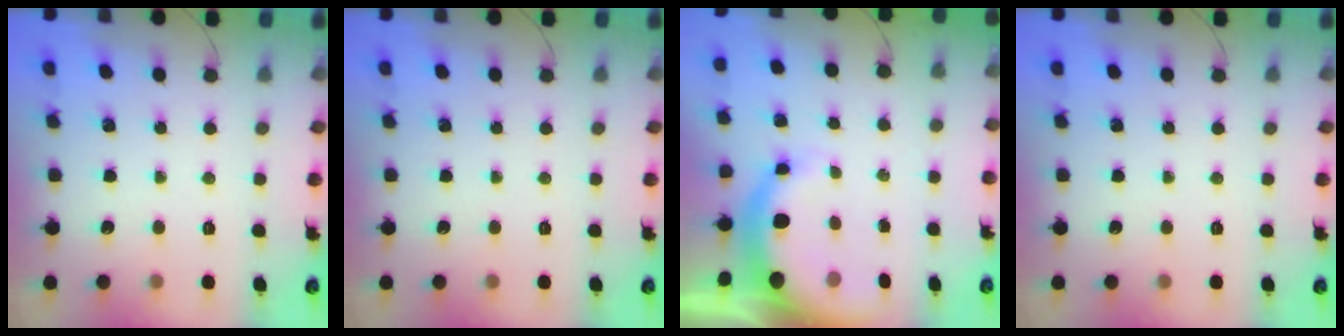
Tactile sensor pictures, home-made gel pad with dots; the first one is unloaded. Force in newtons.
{"total": 0.0}
{"total": 6.3, "press": 6.2, "slide": 1.3}
{"total": 0.0}